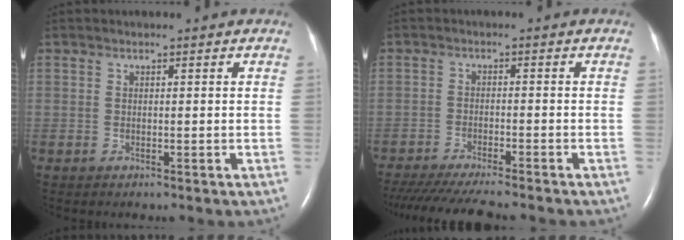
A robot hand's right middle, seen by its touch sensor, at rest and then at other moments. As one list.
[{"total": 12.8, "force": [-11.3, 0.9, 6.1], "torque": [-0.094, -0.031, -0.168]}]